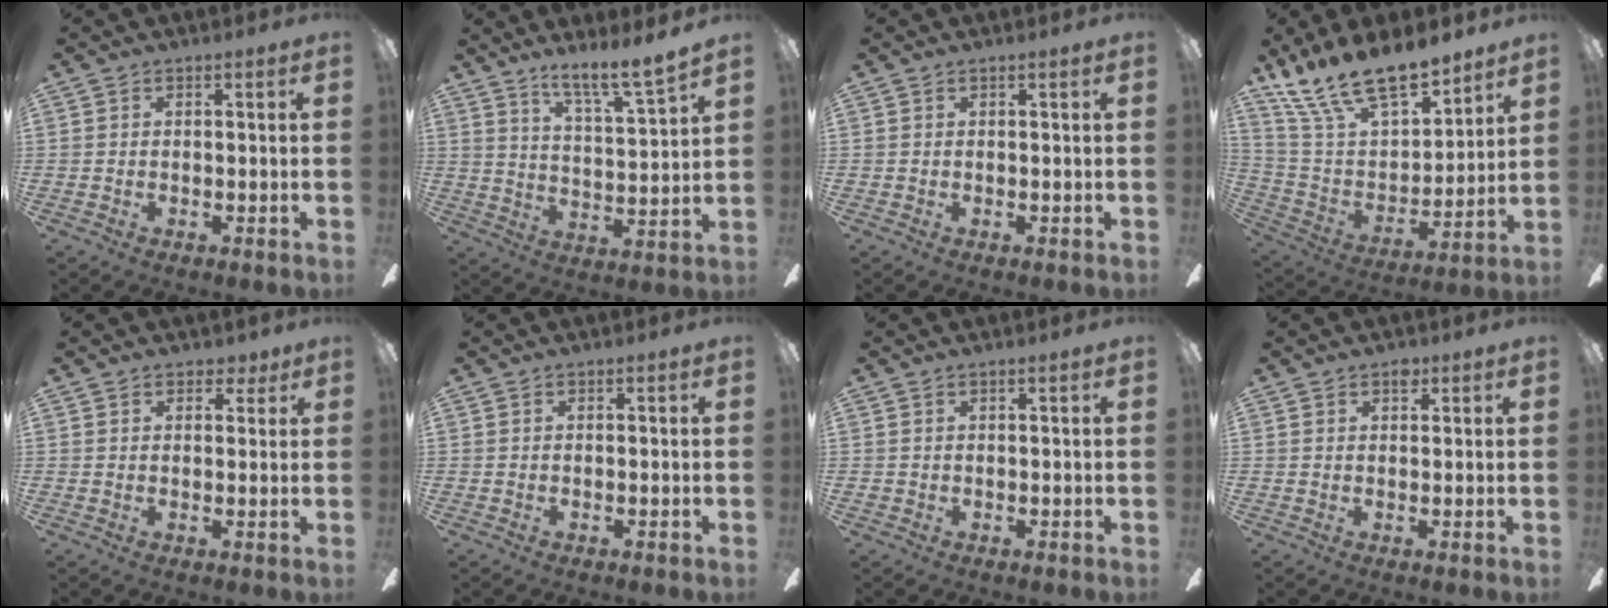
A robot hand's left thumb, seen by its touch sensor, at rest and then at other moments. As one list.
[{"total": 9.1, "force": [8.0, 0.3, 4.3], "torque": [-0.081, -0.058, 0.139]}, {"total": 0.0}, {"total": 18.1, "force": [15.1, 5.9, 8.0], "torque": [-0.171, -0.097, 0.275]}, {"total": 3.0, "force": [2.0, 2.0, 1.0], "torque": [-0.006, 0.000, 0.035]}, {"total": 0.0}, {"total": 0.5, "force": [0.3, 0.3, 0.4], "torque": [-0.007, 0.002, 0.005]}, {"total": 2.1, "force": [1.5, 1.2, 1.0], "torque": [-0.005, -0.005, 0.023]}]